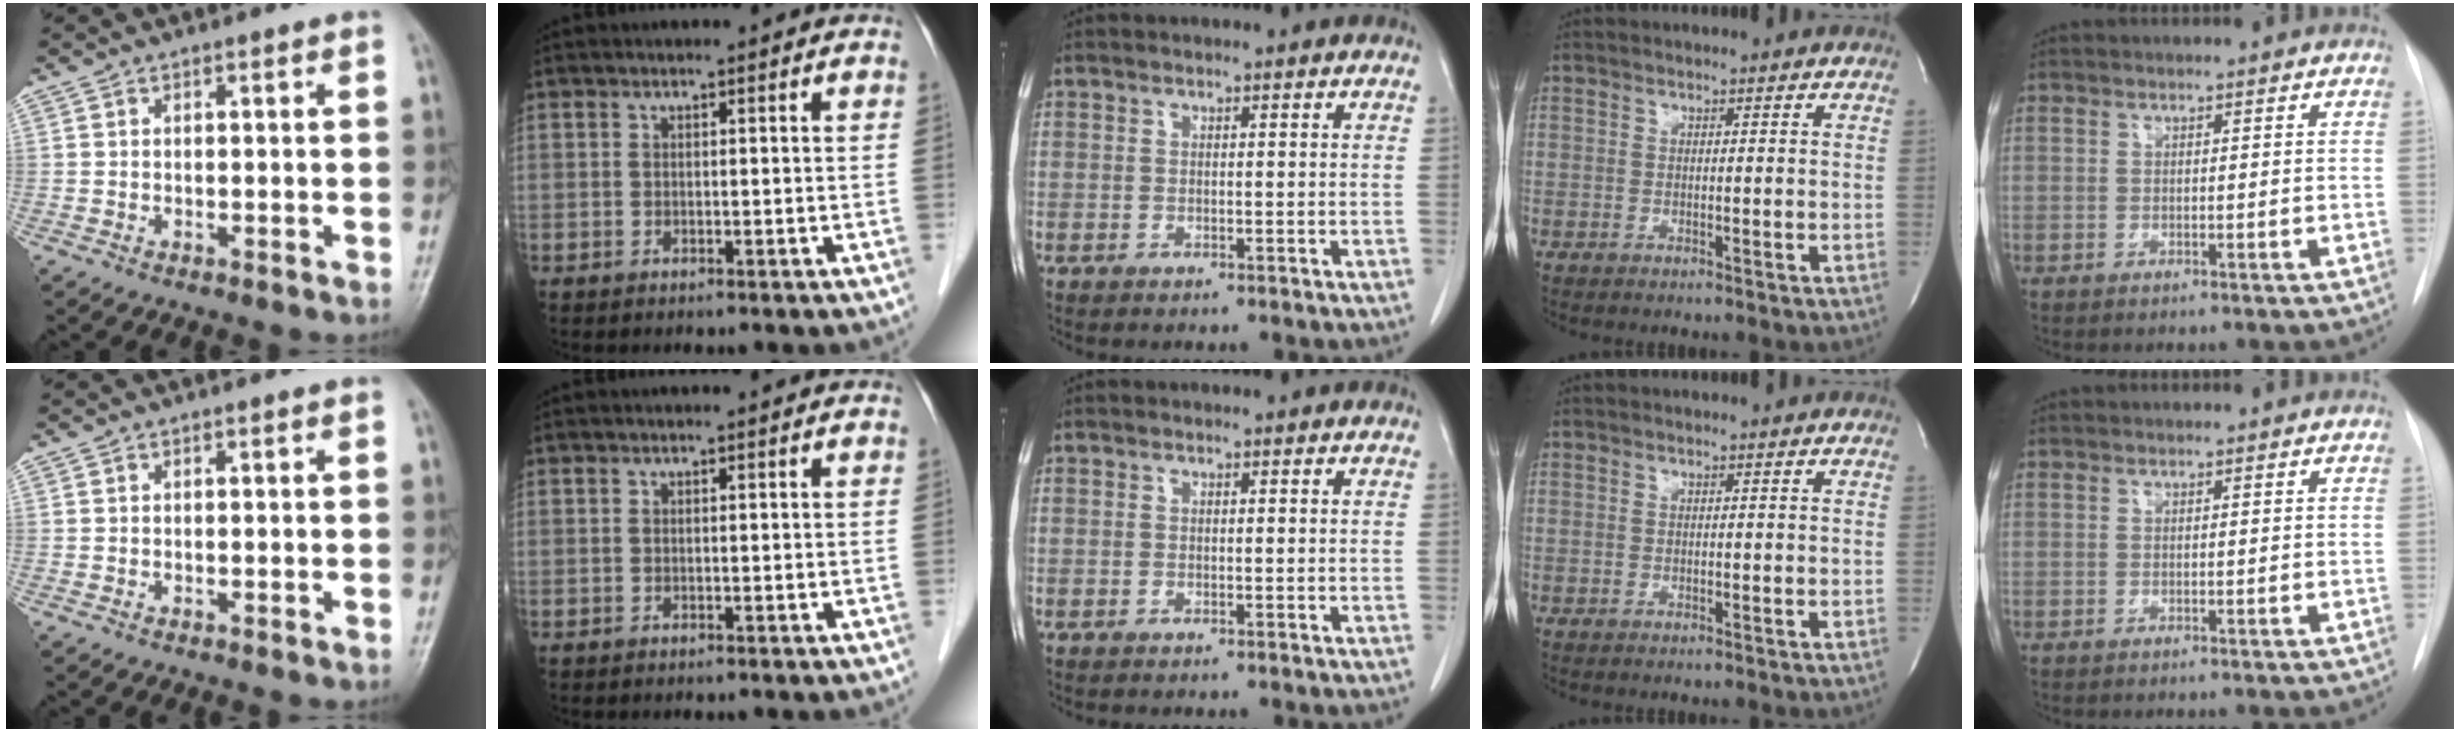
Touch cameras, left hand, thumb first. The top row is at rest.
{}